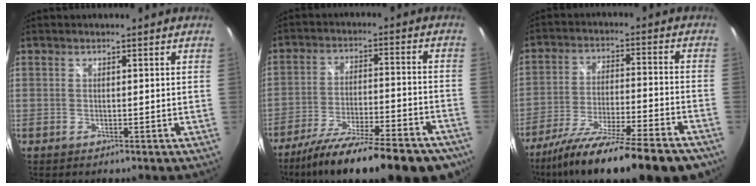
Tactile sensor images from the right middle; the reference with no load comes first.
{"total": 23.5, "force": [-18.9, 4.5, 13.3], "torque": [-0.221, -0.053, -0.273]}
{"total": 21.6, "force": [-17.4, 2.1, 12.6], "torque": [-0.220, -0.054, -0.270]}